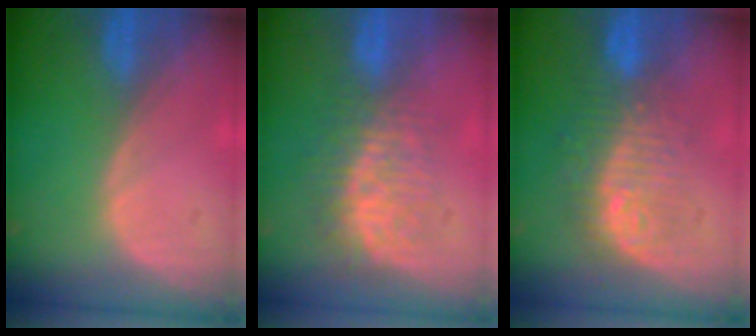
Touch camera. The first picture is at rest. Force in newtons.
{"total": 8.8, "press": 7.4, "slide": 4.7}
{"total": 9.0, "press": 8.7, "slide": 2.4}